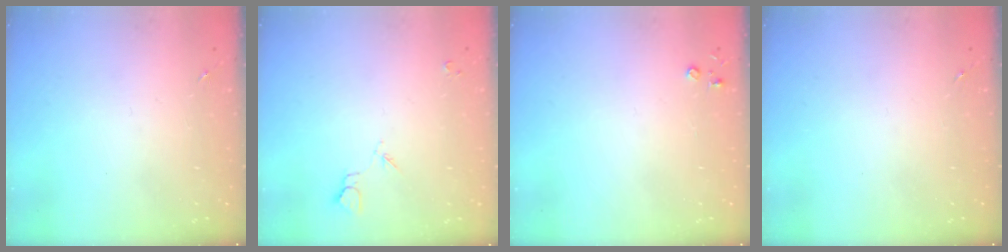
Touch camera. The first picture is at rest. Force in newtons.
{"total": 3.9, "press": 3.9, "slide": 0.7}
{"total": 2.8, "press": 2.8, "slide": 0.3}
{"total": 0.0}